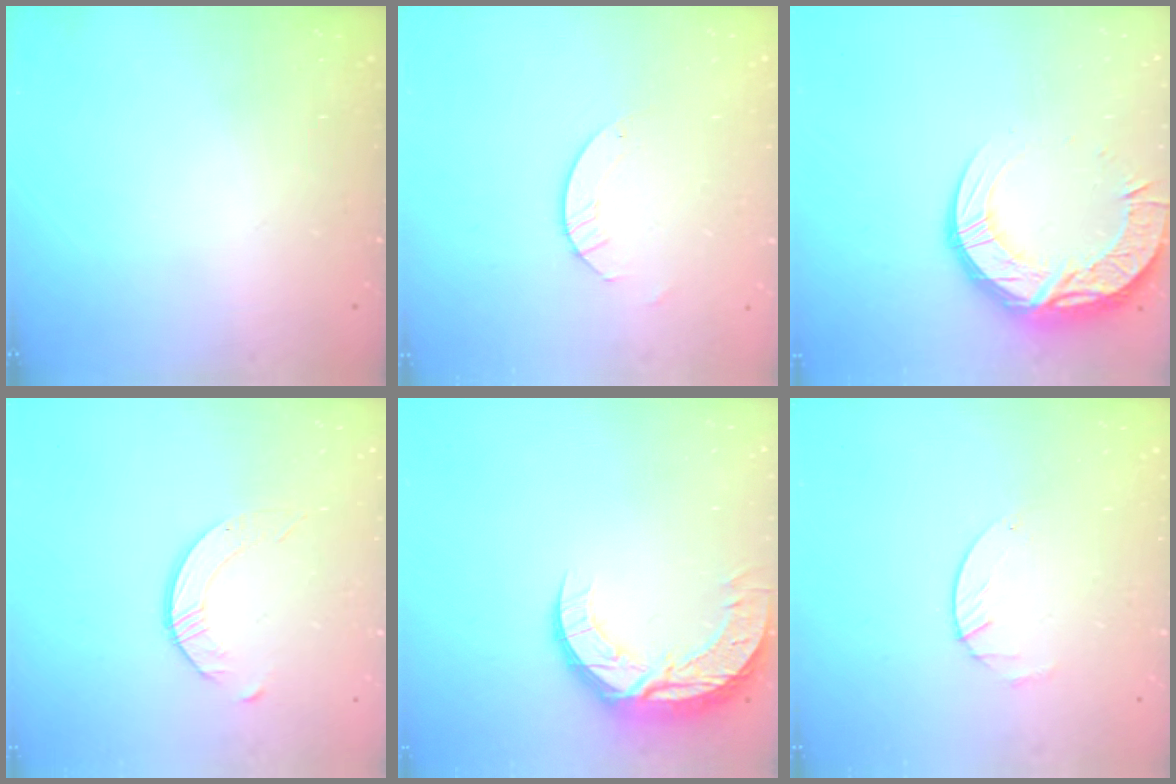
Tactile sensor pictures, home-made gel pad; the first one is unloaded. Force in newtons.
{"total": 2.9, "press": 2.9, "slide": 0.3}
{"total": 17.4, "press": 17.4, "slide": 1.3}
{"total": 2.5, "press": 2.5, "slide": 0.3}
{"total": 12.9, "press": 12.9, "slide": 1.1}
{"total": 1.8, "press": 1.8, "slide": 0.2}